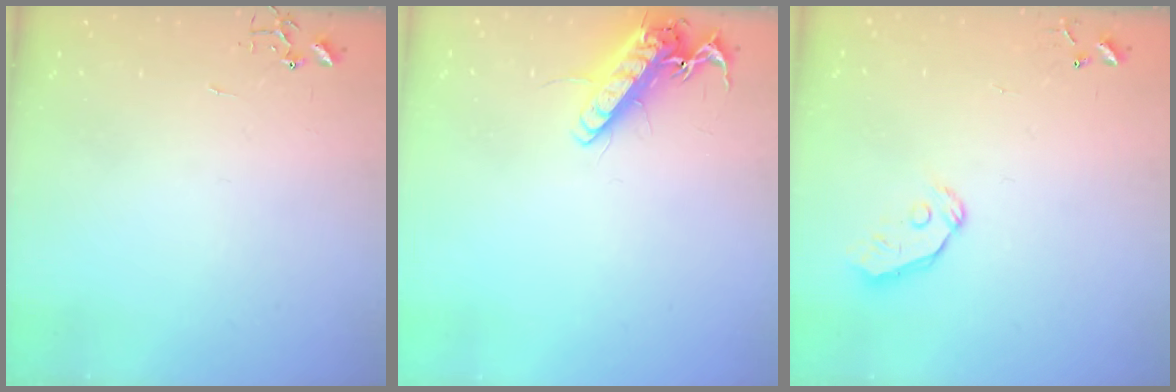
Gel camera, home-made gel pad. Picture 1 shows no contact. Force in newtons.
{"total": 13.8, "press": 13.7, "slide": 1.9}
{"total": 6.1, "press": 6.1, "slide": 0.6}